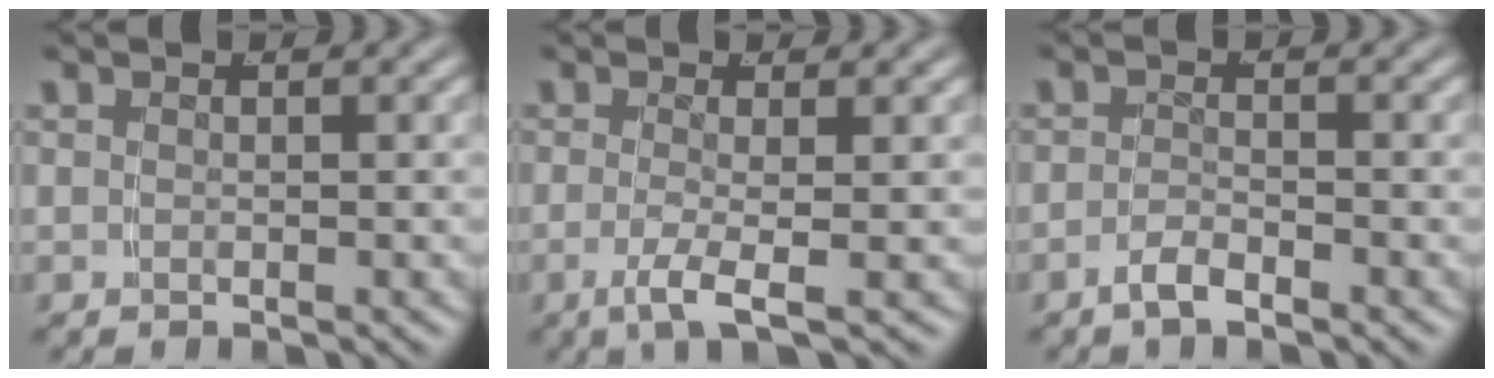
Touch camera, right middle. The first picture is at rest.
{"total": 3.0, "force": [-1.2, 0.2, 2.8], "torque": [-0.067, -0.020, -0.013]}
{"total": 1.8, "force": [-1.6, 0.1, 0.8], "torque": [-0.016, 0.001, -0.033]}